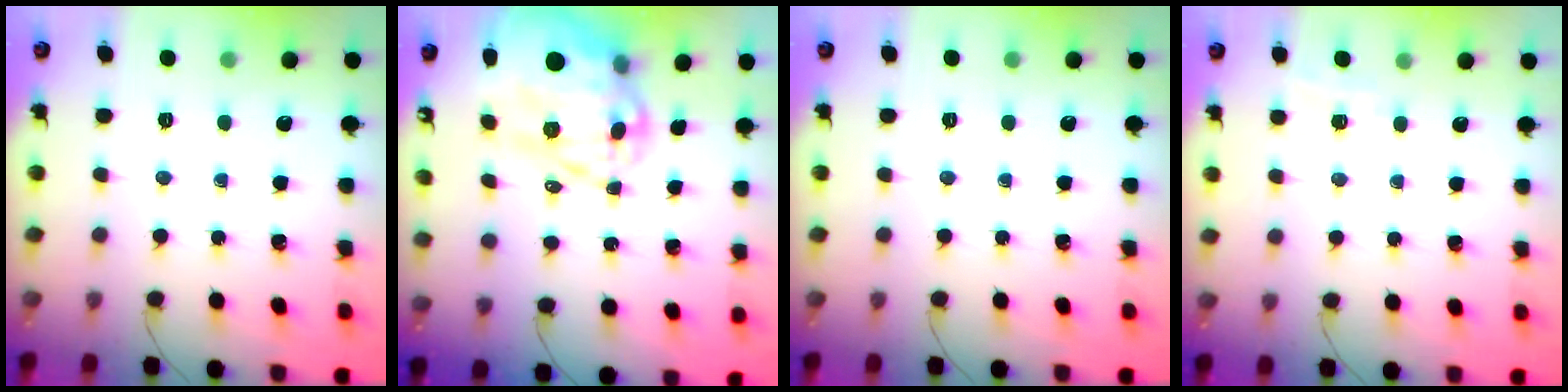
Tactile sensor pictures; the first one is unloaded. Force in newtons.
{"total": 24.9, "press": 24.2, "slide": 6.1}
{"total": 0.0}
{"total": 5.2, "press": 4.9, "slide": 1.5}